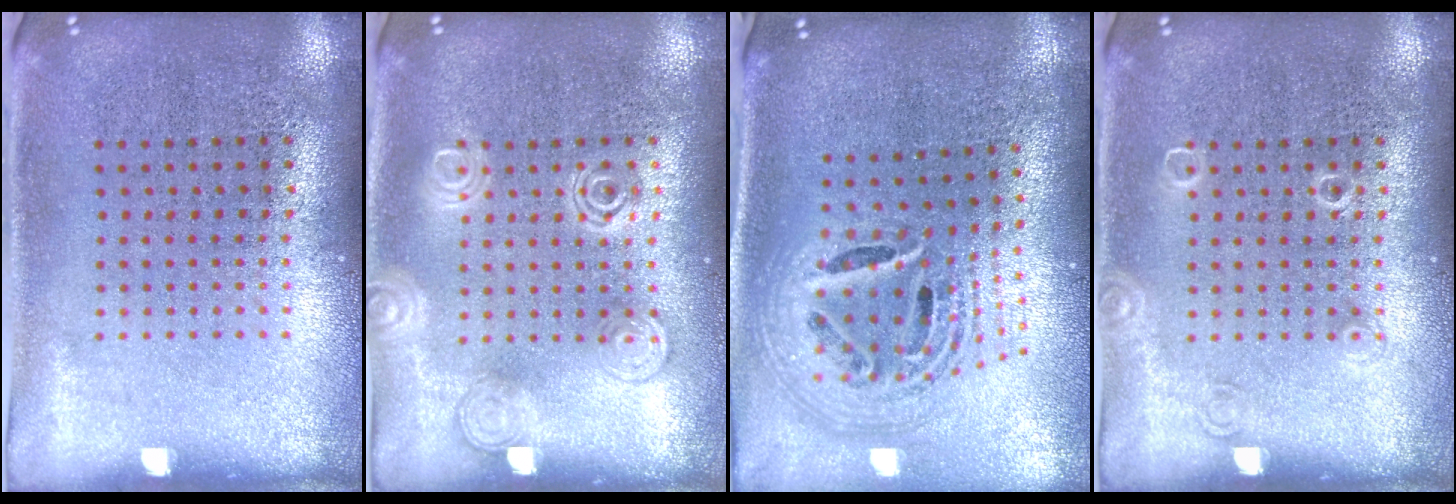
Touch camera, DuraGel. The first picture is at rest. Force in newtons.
{"total": 2.5, "press": 2.4, "slide": 0.4}
{"total": 2.6, "press": 1.8, "slide": 1.8}
{"total": 1.0, "press": 1.0, "slide": 0.2}